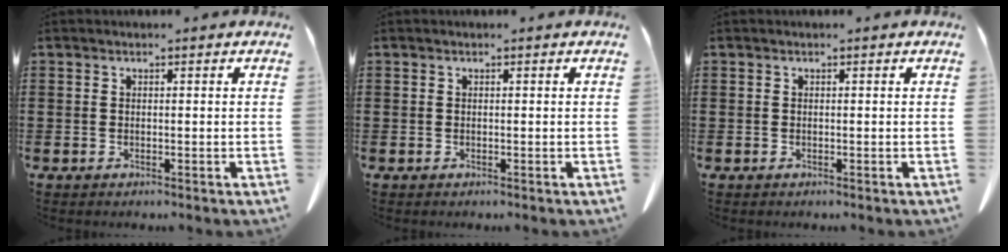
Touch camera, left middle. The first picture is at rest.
{"total": 0.0}
{"total": 0.0}